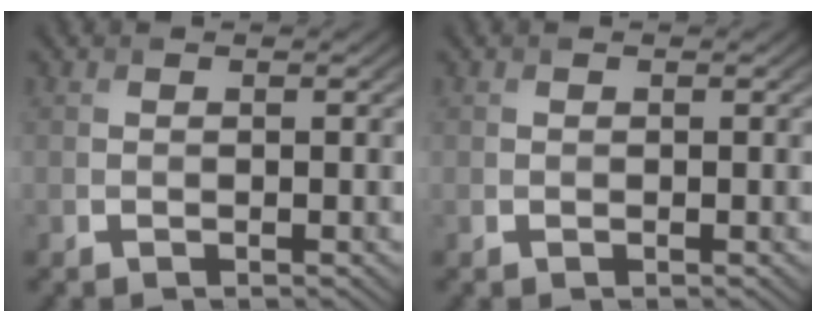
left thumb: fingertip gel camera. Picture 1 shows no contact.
{"total": 0.0}